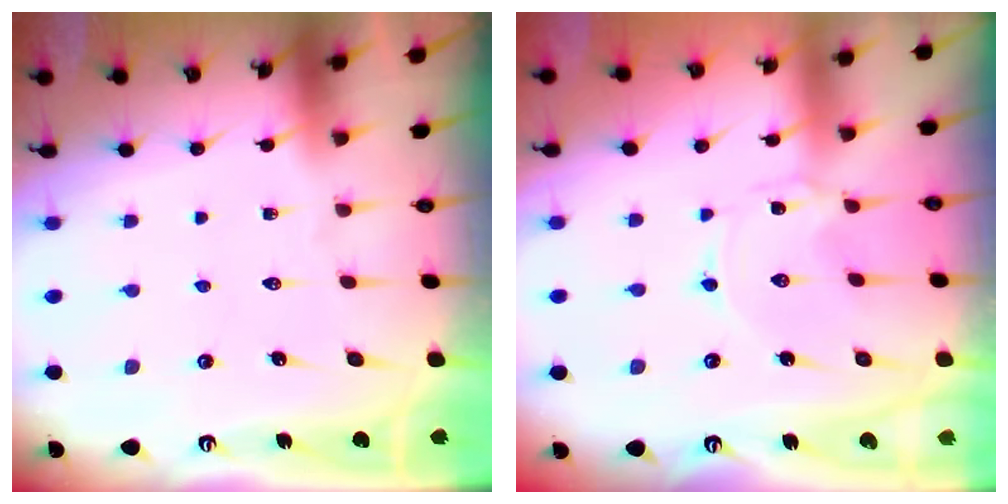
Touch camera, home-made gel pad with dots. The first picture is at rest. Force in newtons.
{"total": 0.0}